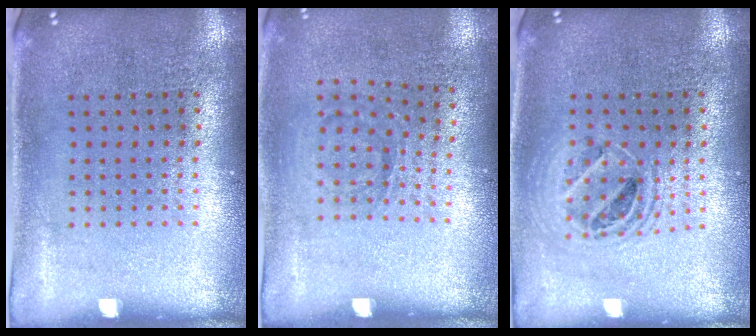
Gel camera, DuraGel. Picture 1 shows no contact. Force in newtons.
{"total": 1.0, "press": 0.7, "slide": 0.7}
{"total": 1.5, "press": 1.4, "slide": 0.7}